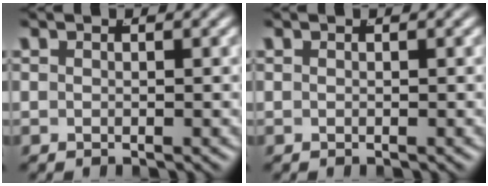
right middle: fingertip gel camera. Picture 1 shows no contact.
{"total": 0.0}